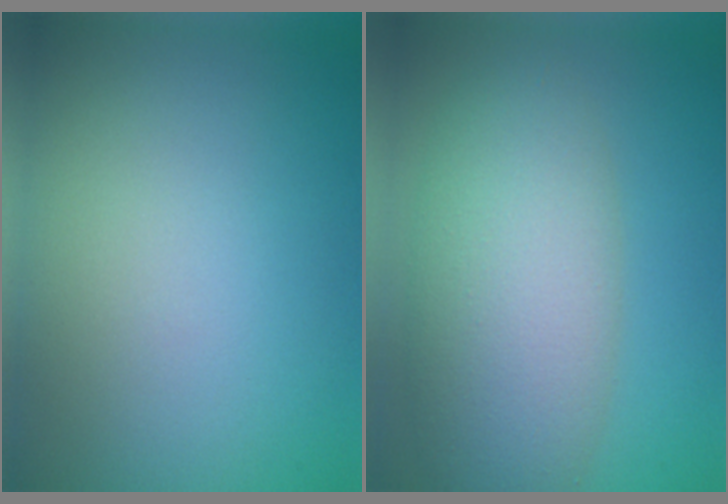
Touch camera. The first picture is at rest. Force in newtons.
{"total": 8.0, "press": 8.0, "slide": 0.5}